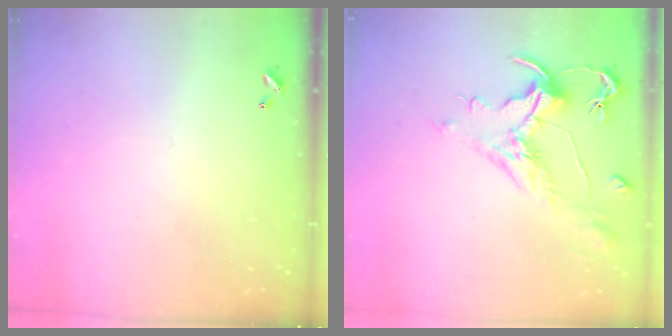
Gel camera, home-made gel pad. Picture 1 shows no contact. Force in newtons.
{"total": 1.6, "press": 0.7, "slide": 1.4}